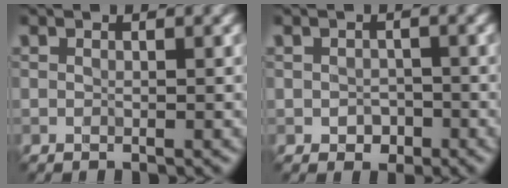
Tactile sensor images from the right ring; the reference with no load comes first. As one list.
[{"total": 1.4, "force": [-0.5, 1.2, 0.4], "torque": [0.002, -0.001, -0.013]}]